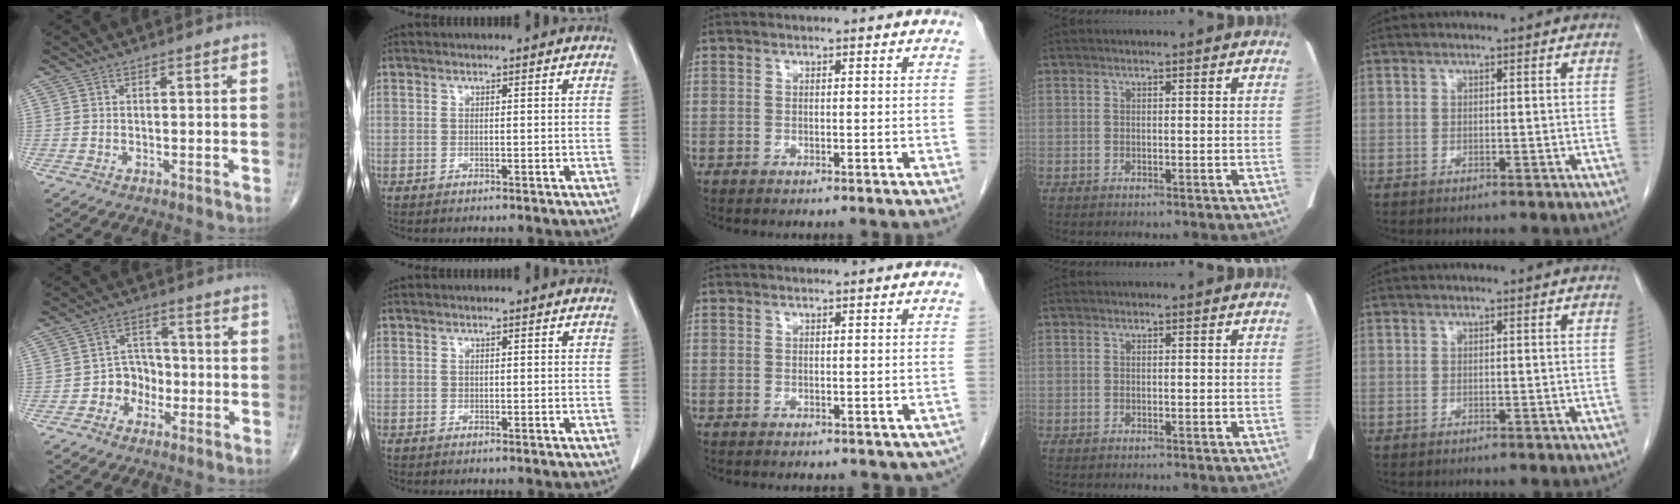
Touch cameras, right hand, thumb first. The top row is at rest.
{"thumb": {"total": 5.8, "force": [-2.2, 4.8, 2.4], "torque": [-0.006, 0.028, -0.049]}, "middle": {"total": 1.8, "force": [-0.6, 1.4, 0.9], "torque": [0.000, 0.002, -0.001]}}